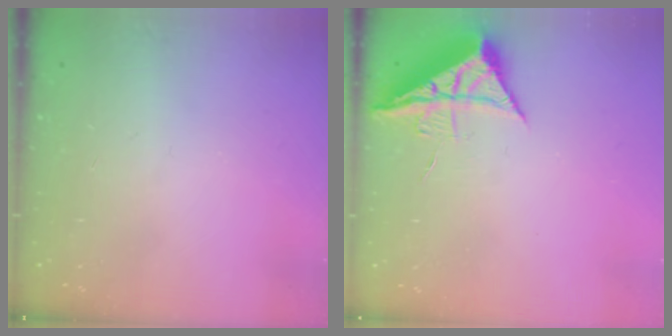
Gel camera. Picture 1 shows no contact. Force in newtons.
{"total": 7.7, "press": 7.7, "slide": 0.4}